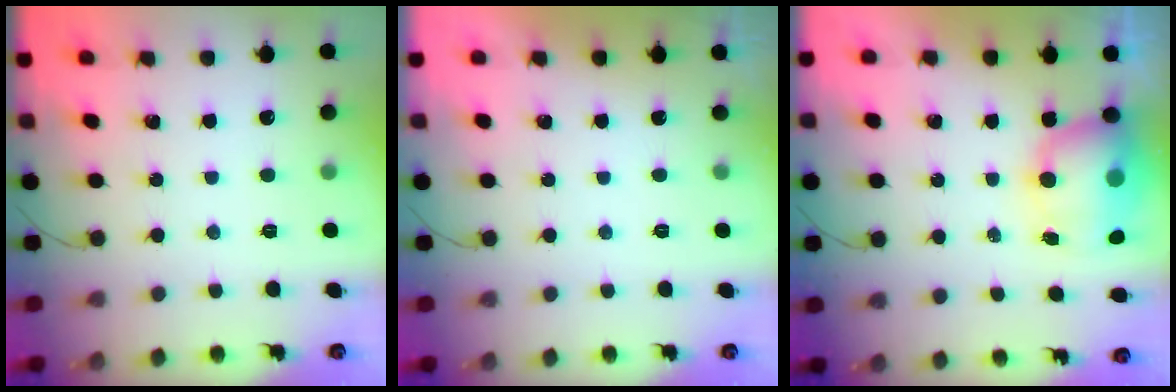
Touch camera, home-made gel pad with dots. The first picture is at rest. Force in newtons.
{"total": 0.0}
{"total": 9.0, "press": 8.8, "slide": 1.9}